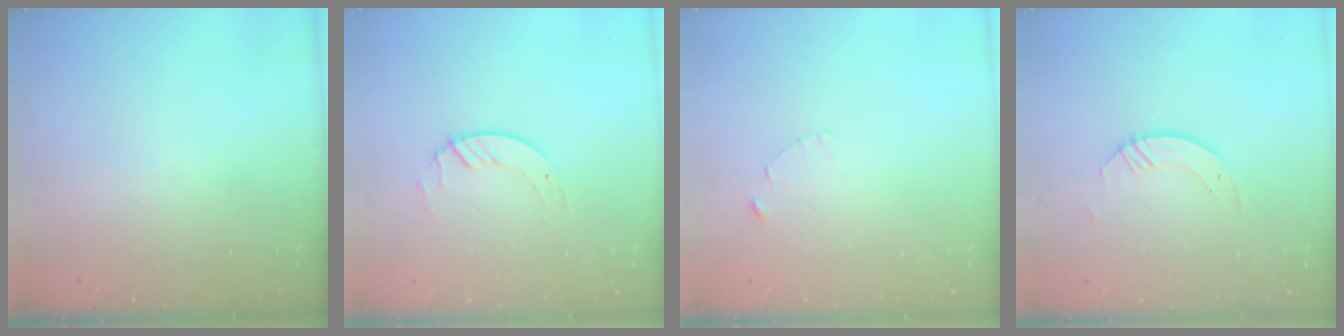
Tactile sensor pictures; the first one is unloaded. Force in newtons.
{"total": 2.6, "press": 2.6, "slide": 0.3}
{"total": 1.0, "press": 1.0, "slide": 0.2}
{"total": 3.8, "press": 3.8, "slide": 0.4}